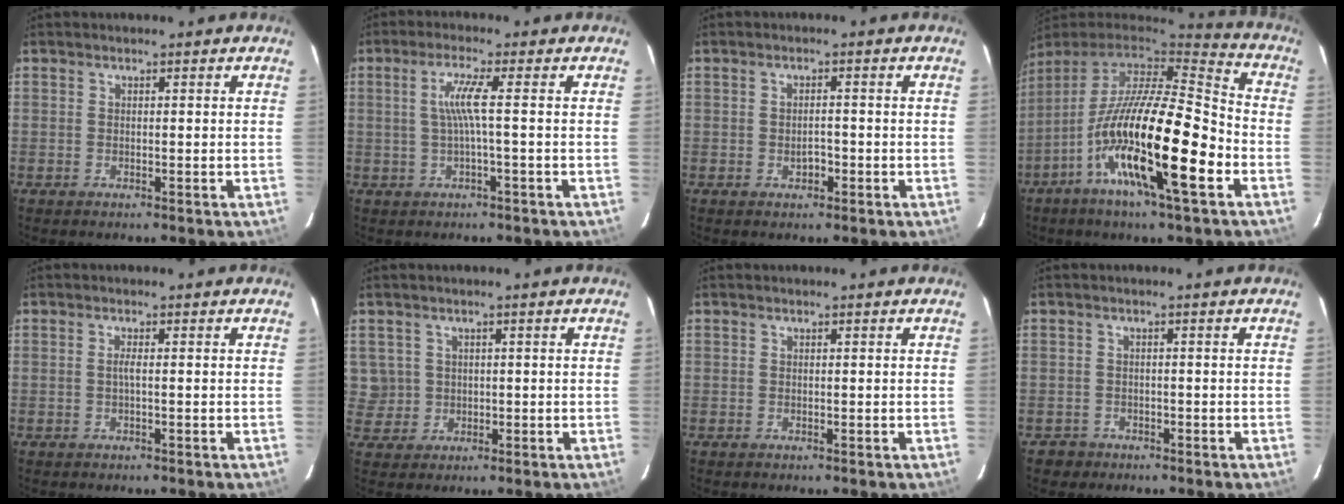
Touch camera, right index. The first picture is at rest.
{"total": 4.1, "force": [-0.2, -0.9, 4.0], "torque": [-0.084, 0.000, 0.001]}
{"total": 2.0, "force": [-0.8, 1.2, 1.4], "torque": [-0.025, 0.005, -0.012]}
{"total": 22.3, "force": [-9.0, 3.6, 20.1], "torque": [-0.351, -0.039, -0.171]}
{"total": 1.0, "force": [-0.2, -0.2, 0.9], "torque": [-0.016, 0.001, -0.006]}
{"total": 4.3, "force": [0.7, 4.2, 0.4], "torque": [0.004, 0.017, 0.022]}
{"total": 0.0}
{"total": 2.5, "force": [-1.5, 2.0, 0.0], "torque": [-0.007, 0.009, -0.021]}